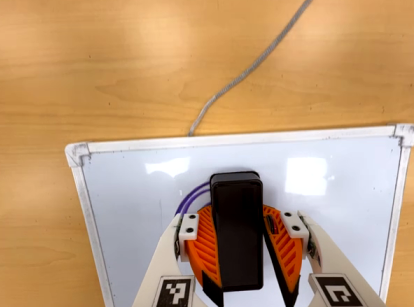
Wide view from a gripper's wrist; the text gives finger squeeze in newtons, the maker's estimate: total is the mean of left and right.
{"total": 14.1, "left": 15.1, "right": 13.1}